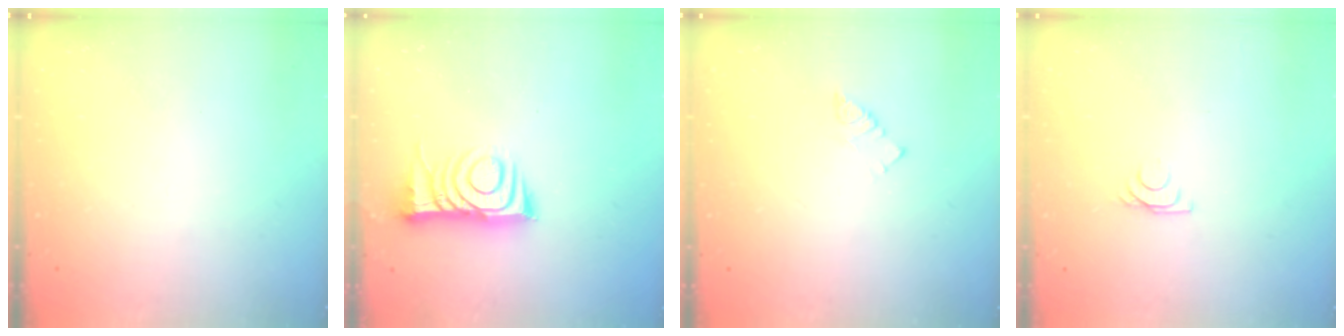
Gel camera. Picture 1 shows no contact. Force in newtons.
{"total": 9.7, "press": 9.7, "slide": 0.9}
{"total": 2.5, "press": 2.5, "slide": 0.1}
{"total": 6.2, "press": 6.2, "slide": 0.8}